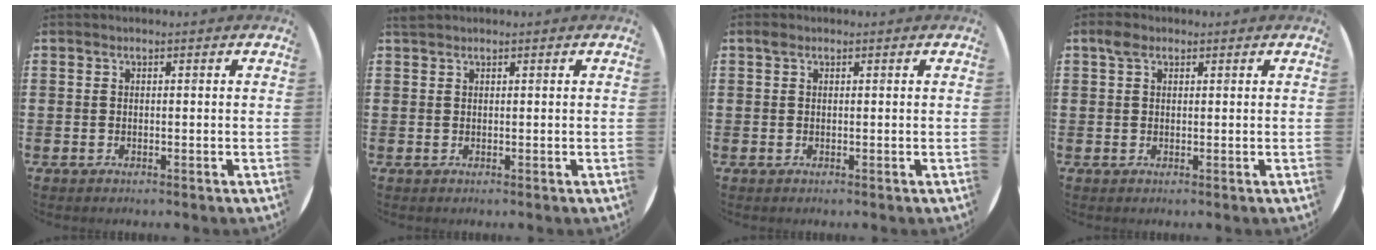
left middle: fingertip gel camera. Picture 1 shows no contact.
{"total": 0.6, "force": [0.6, 0.0, 0.0], "torque": [-0.001, 0.001, 0.013]}
{"total": 0.6, "force": [0.4, 0.4, 0.2], "torque": [0.003, 0.001, 0.005]}
{"total": 1.8, "force": [1.2, 1.1, 0.8], "torque": [-0.010, 0.002, 0.021]}